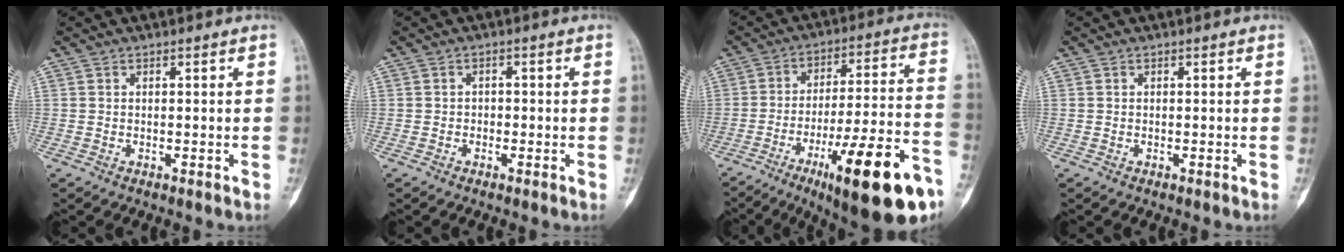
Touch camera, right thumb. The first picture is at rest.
{"total": 1.1, "force": [-0.5, 0.9, 0.3], "torque": [0.009, 0.006, -0.013]}
{"total": 23.0, "force": [-11.7, 4.9, 19.2], "torque": [-0.255, 0.056, -0.172]}
{"total": 0.0}